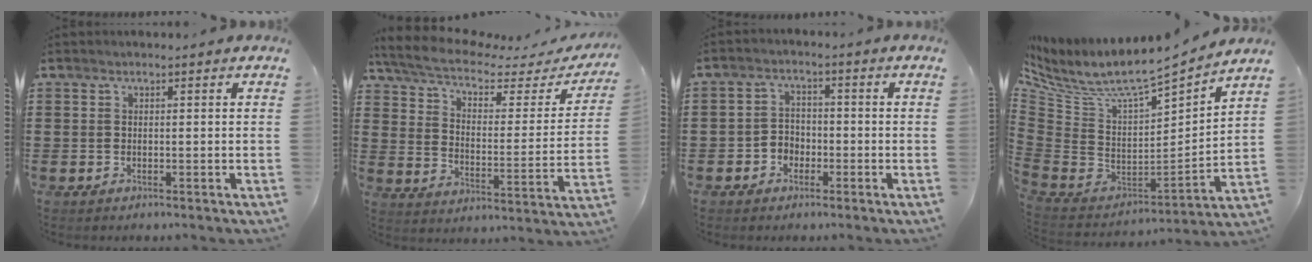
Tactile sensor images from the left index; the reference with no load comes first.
{"total": 6.4, "force": [4.9, 1.6, 3.7], "torque": [-0.094, -0.030, 0.083]}
{"total": 2.8, "force": [-1.7, 2.2, 0.8], "torque": [-0.022, 0.007, -0.038]}
{"total": 6.1, "force": [4.7, 1.5, 3.6], "torque": [-0.093, -0.052, 0.075]}